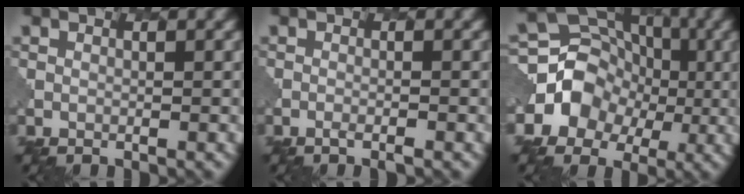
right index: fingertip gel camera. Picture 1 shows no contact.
{"total": 0.9, "force": [-0.6, 0.2, 0.7], "torque": [-0.007, 0.002, -0.013]}
{"total": 6.8, "force": [-0.9, 6.1, 2.9], "torque": [-0.019, 0.010, -0.030]}